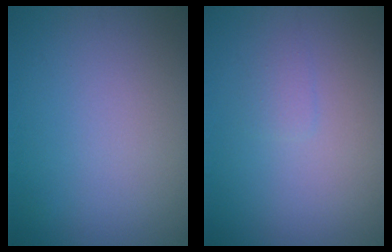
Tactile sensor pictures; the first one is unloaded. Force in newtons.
{"total": 0.9, "press": 0.9, "slide": 0.1}